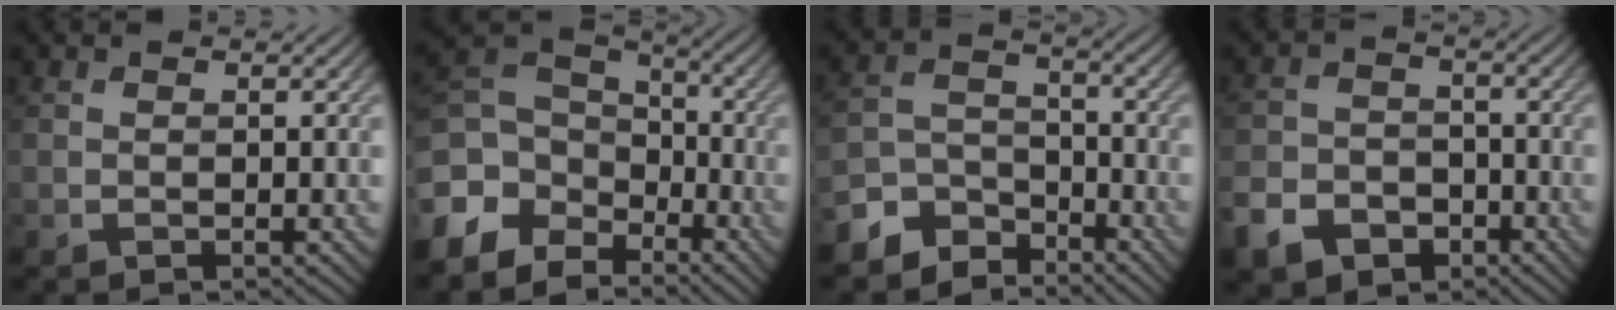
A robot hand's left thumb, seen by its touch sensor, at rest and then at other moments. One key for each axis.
{"total": 10.5, "fx": -5.3, "fy": 7.6, "fz": 5.0, "tx": -0.149, "ty": -0.021, "tz": -0.104}
{"total": 6.9, "fx": -5.7, "fy": 3.7, "fz": 1.4, "tx": -0.036, "ty": -0.006, "tz": -0.119}
{"total": 6.9, "fx": -4.3, "fy": 4.7, "fz": 2.6, "tx": -0.065, "ty": -0.012, "tz": -0.085}